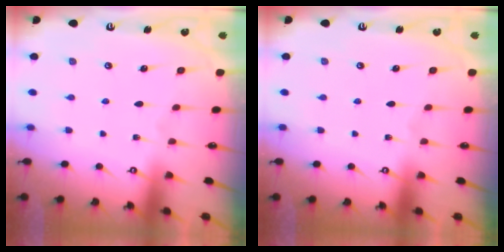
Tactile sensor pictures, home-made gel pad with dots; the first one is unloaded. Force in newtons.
{"total": 0.0}